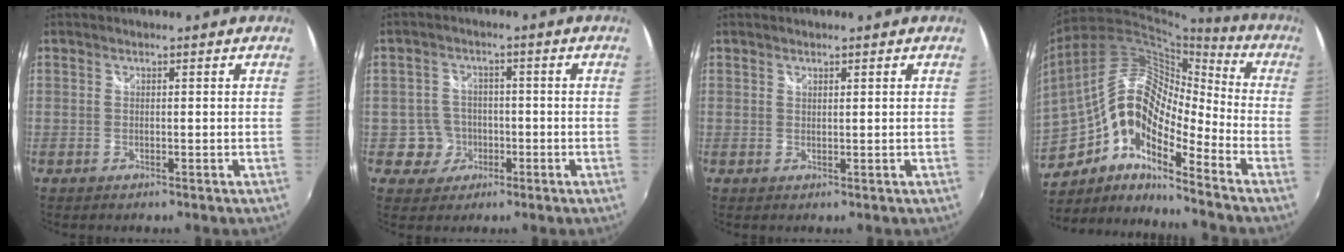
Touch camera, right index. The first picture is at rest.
{"total": 5.2, "force": [-1.6, 4.9, 0.3], "torque": [-0.012, 0.023, -0.018]}
{"total": 0.6, "force": [0.6, 0.1, 0.2], "torque": [-0.003, 0.000, 0.010]}
{"total": 18.0, "force": [-6.7, 8.2, 14.6], "torque": [-0.250, -0.003, -0.138]}